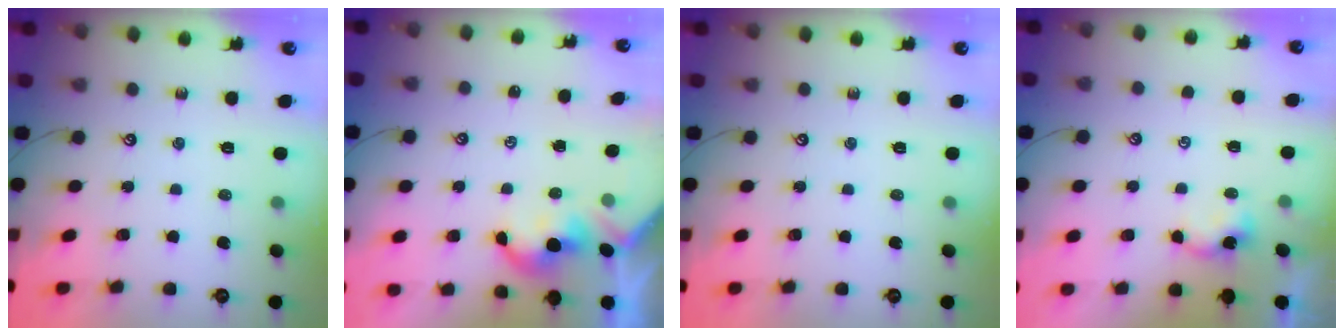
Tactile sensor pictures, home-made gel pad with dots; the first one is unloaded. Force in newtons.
{"total": 2.1, "press": 2.1, "slide": 0.3}
{"total": 0.0}
{"total": 2.8, "press": 2.8, "slide": 0.0}